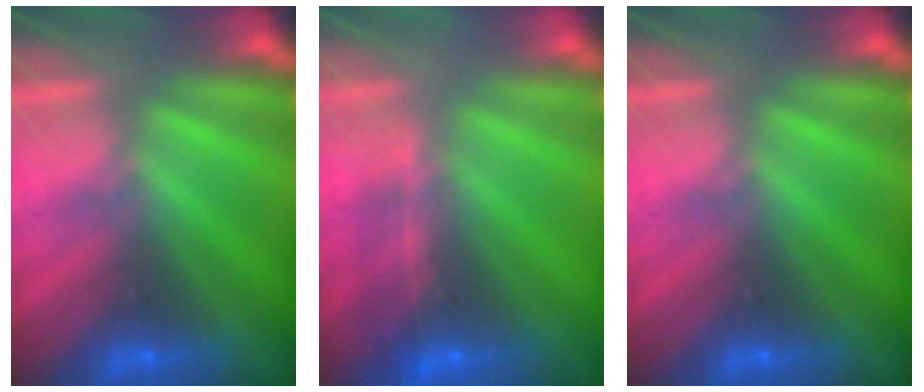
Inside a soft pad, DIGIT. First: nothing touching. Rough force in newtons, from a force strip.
{"total": 1.3}
{"total": 0.0}